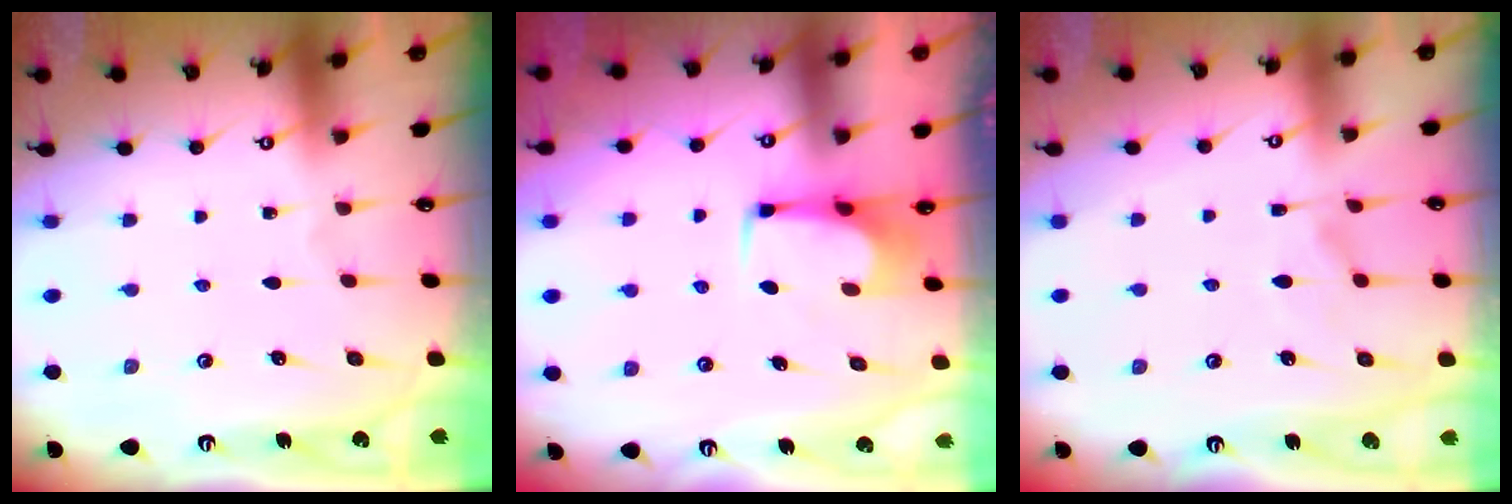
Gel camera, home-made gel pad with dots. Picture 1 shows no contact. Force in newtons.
{"total": 0.7, "press": 0.6, "slide": 0.3}
{"total": 6.2, "press": 6.0, "slide": 1.4}